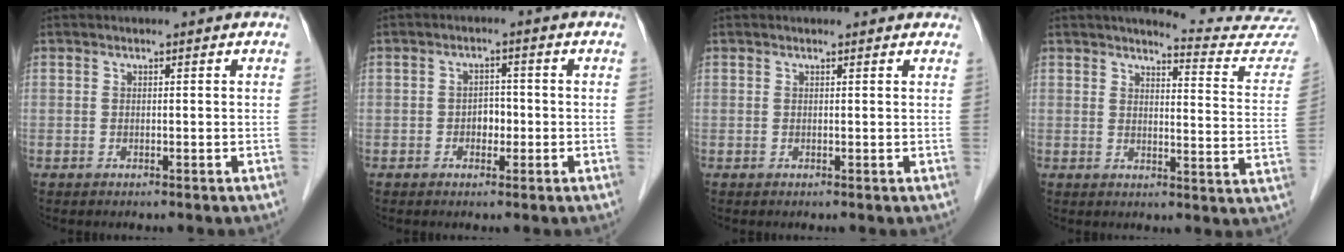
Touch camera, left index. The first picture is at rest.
{"total": 2.4, "force": [-0.7, 1.7, 1.6], "torque": [-0.020, 0.007, -0.011]}
{"total": 2.5, "force": [2.3, 0.8, 0.7], "torque": [-0.012, 0.013, 0.017]}
{"total": 13.8, "force": [13.7, -0.2, 2.1], "torque": [-0.012, -0.095, 0.136]}